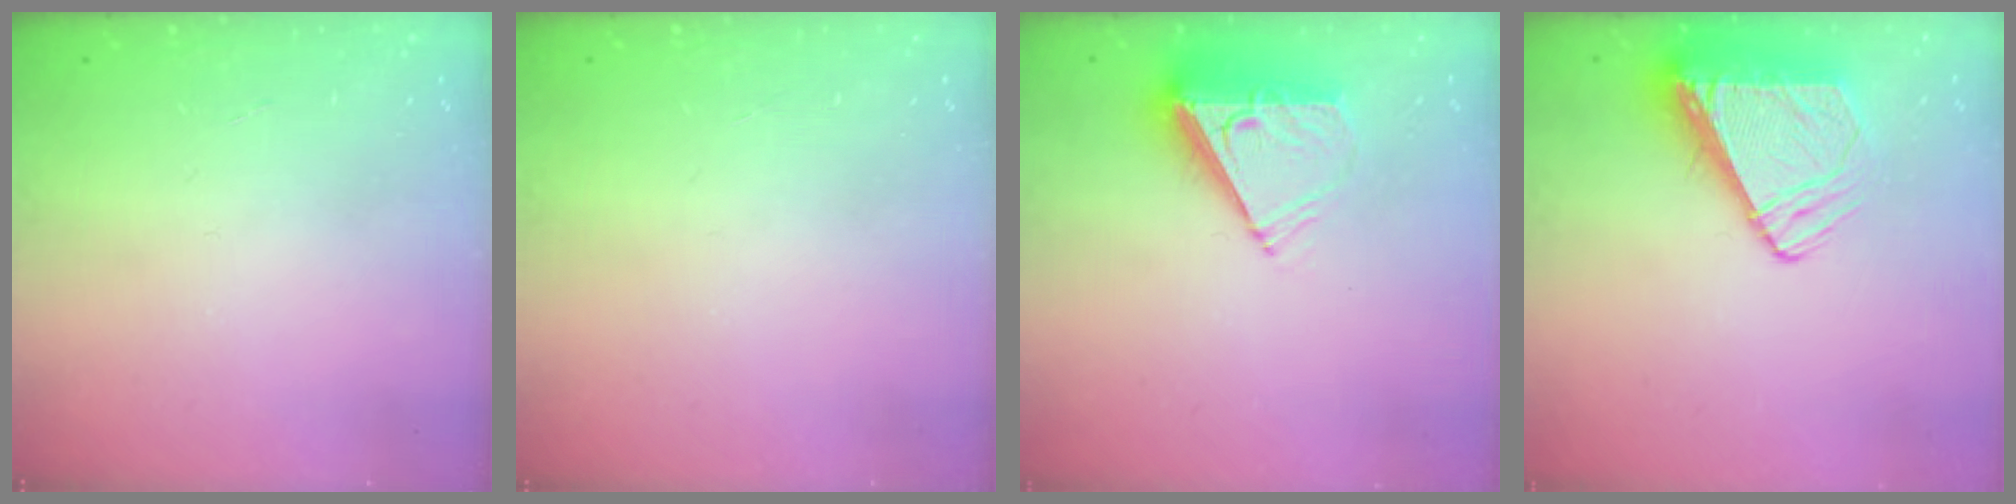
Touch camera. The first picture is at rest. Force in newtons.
{"total": 0.0}
{"total": 8.0, "press": 8.0, "slide": 0.5}
{"total": 9.0, "press": 8.9, "slide": 1.2}